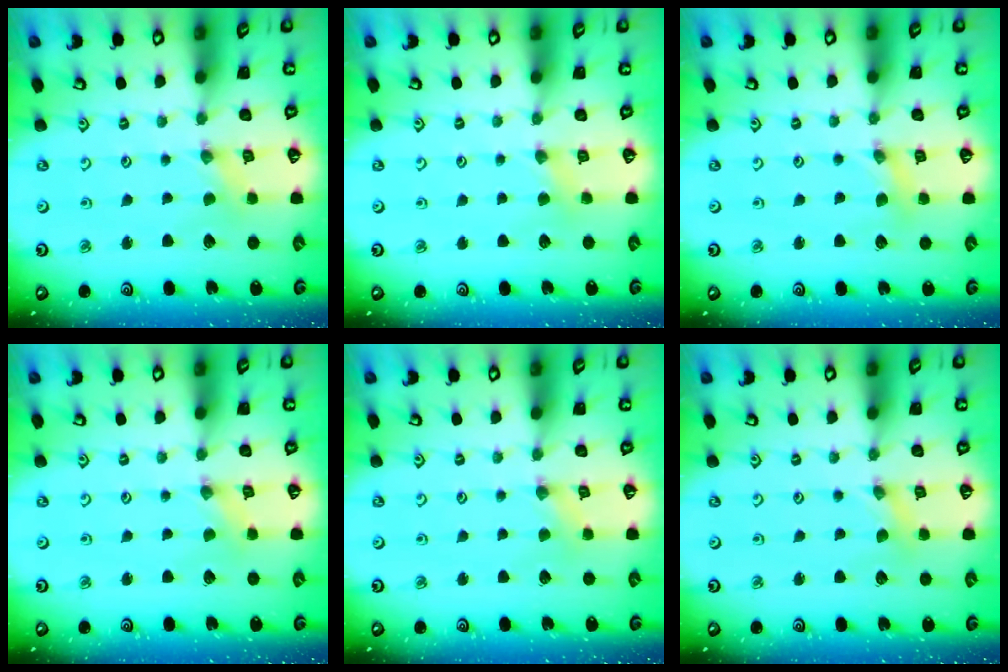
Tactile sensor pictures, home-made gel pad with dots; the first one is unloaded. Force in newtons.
{"total": 2.9, "press": 2.9, "slide": 0.6}
{"total": 2.9, "press": 2.9, "slide": 0.3}
{"total": 0.0}
{"total": 2.0, "press": 2.0, "slide": 0.3}
{"total": 0.9, "press": 0.9, "slide": 0.2}